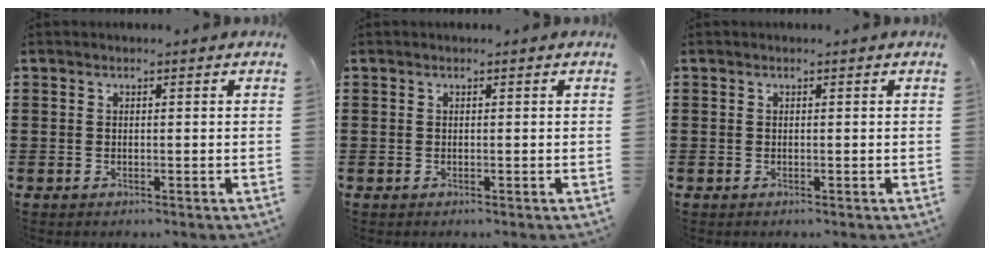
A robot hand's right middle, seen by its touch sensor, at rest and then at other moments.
{"total": 0.0}
{"total": 0.0}